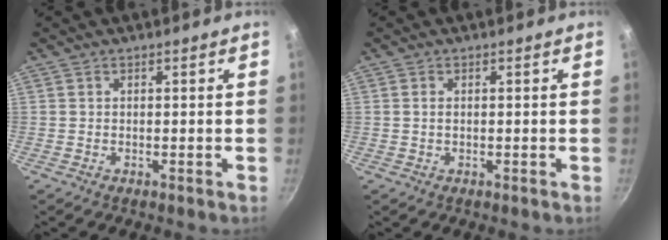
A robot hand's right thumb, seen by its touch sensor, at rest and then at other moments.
{"total": 1.1, "force": [0.2, 0.7, 0.8], "torque": [-0.015, 0.002, 0.002]}